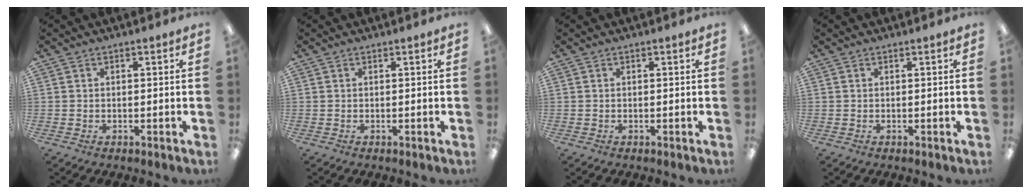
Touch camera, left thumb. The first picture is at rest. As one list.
[{"total": 0.0}, {"total": 0.0}, {"total": 0.0}]